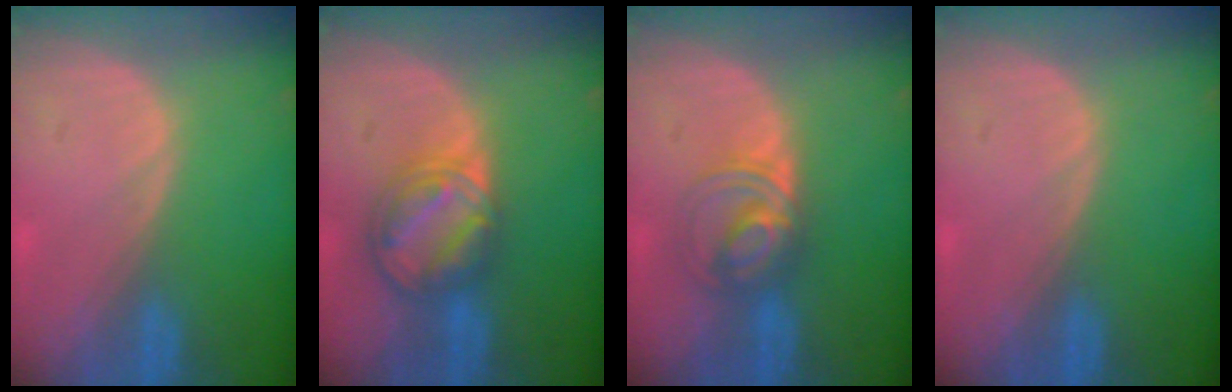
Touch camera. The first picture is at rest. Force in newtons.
{"total": 8.1, "press": 6.9, "slide": 4.2}
{"total": 5.5, "press": 5.5, "slide": 0.6}
{"total": 0.0}